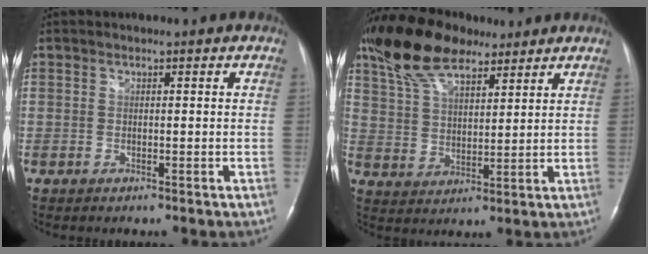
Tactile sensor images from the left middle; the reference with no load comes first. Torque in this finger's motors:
{"motor_torque": [1.43, -0.71, 0.21, 0.17]}